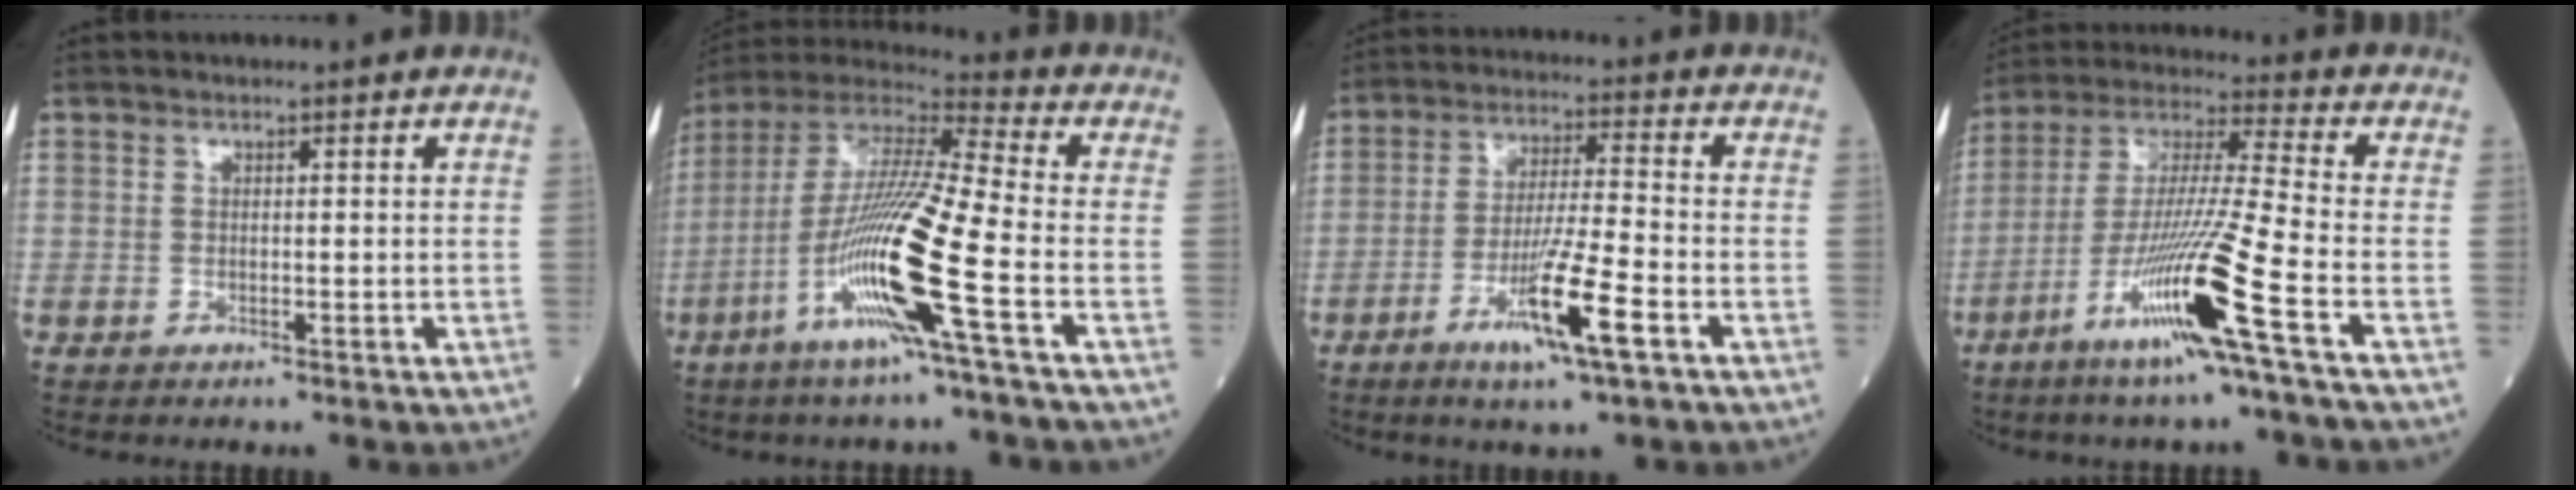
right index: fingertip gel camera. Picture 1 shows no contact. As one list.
[{"total": 17.6, "force": [-6.3, -0.5, 16.4], "torque": [-0.333, -0.016, -0.130]}, {"total": 10.4, "force": [-4.9, -0.1, 9.2], "torque": [-0.168, -0.015, -0.089]}, {"total": 15.7, "force": [-7.2, -1.8, 13.8], "torque": [-0.276, -0.025, -0.138]}]